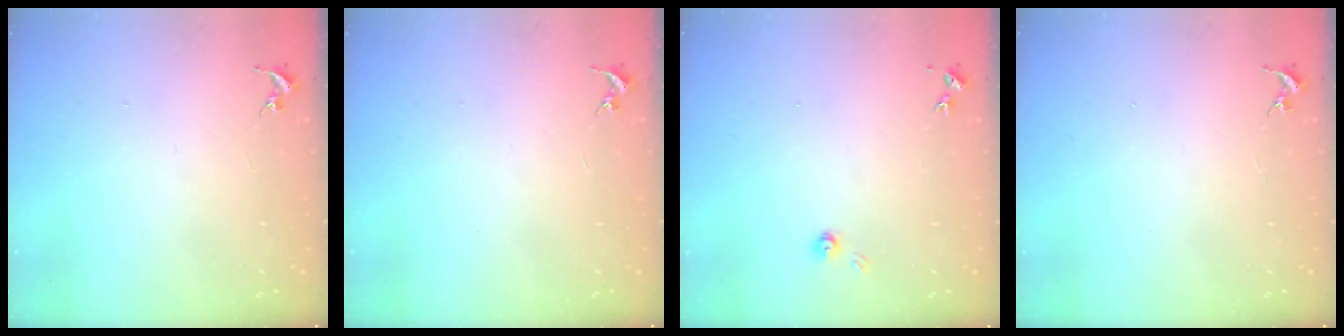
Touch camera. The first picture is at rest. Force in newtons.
{"total": 0.0}
{"total": 3.7, "press": 3.7, "slide": 0.4}
{"total": 0.0}